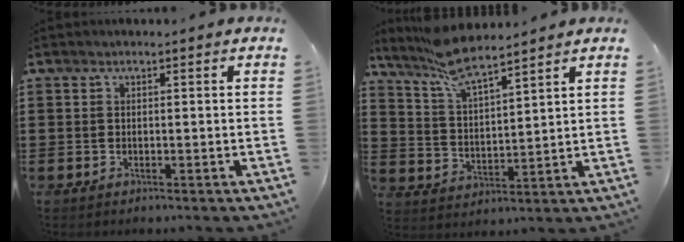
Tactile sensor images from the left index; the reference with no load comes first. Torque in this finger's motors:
{"motor_torque": [-0.70, -0.69, -0.78, -0.21]}